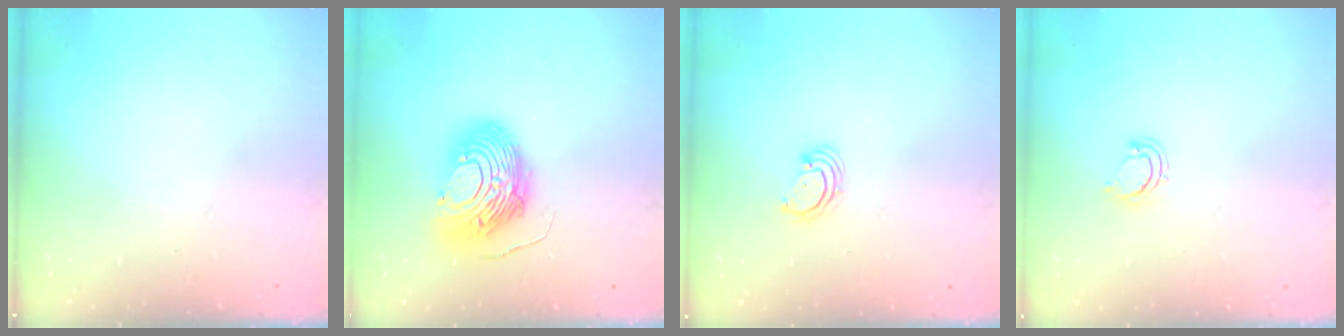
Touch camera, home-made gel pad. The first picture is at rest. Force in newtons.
{"total": 13.8, "press": 13.7, "slide": 1.3}
{"total": 2.5, "press": 2.5, "slide": 0.3}
{"total": 4.6, "press": 4.6, "slide": 0.3}